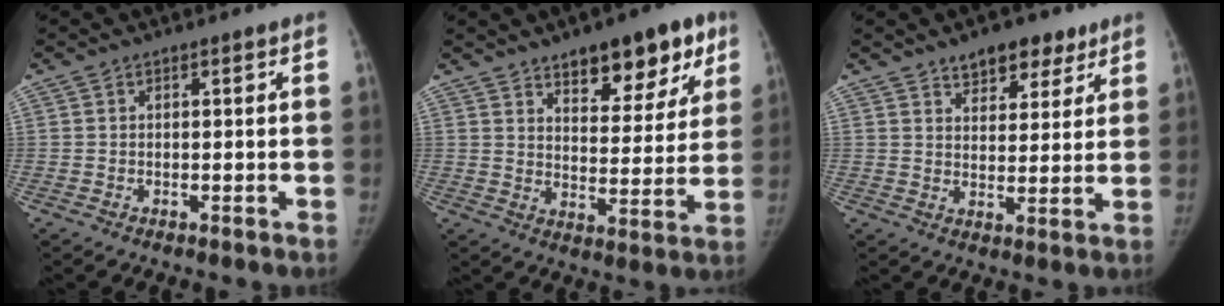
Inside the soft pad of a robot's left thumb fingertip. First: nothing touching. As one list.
[{"total": 15.1, "force": [9.1, 7.0, 9.8], "torque": [-0.074, -0.042, 0.130]}, {"total": 8.5, "force": [5.7, 4.7, 4.1], "torque": [-0.020, -0.028, 0.085]}]